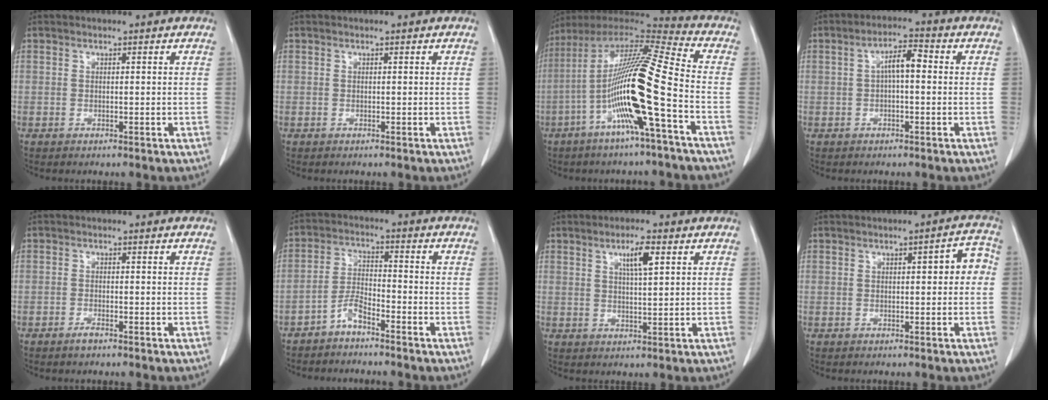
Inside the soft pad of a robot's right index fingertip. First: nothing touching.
{"total": 0.0}
{"total": 18.4, "force": [-5.2, -0.2, 17.6], "torque": [-0.337, 0.000, -0.108]}
{"total": 4.4, "force": [0.3, 1.2, 4.2], "torque": [-0.074, 0.016, 0.002]}
{"total": 1.3, "force": [-1.1, 0.2, 0.7], "torque": [-0.015, -0.001, -0.019]}
{"total": 4.0, "force": [-3.3, 0.8, 2.1], "torque": [-0.045, 0.004, -0.066]}
{"total": 4.3, "force": [1.9, 0.4, 3.8], "torque": [-0.066, 0.000, 0.033]}
{"total": 4.0, "force": [0.3, 1.3, 3.7], "torque": [-0.037, 0.020, -0.002]}